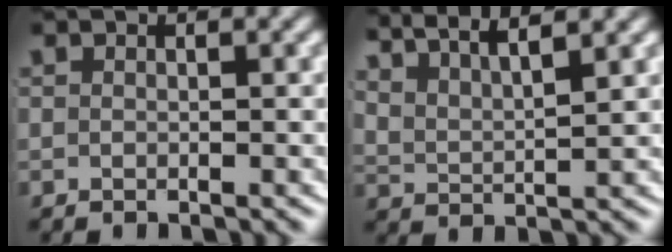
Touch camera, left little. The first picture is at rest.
{"total": 7.6, "force": [5.5, 3.6, 3.9], "torque": [-0.067, 0.013, 0.078]}